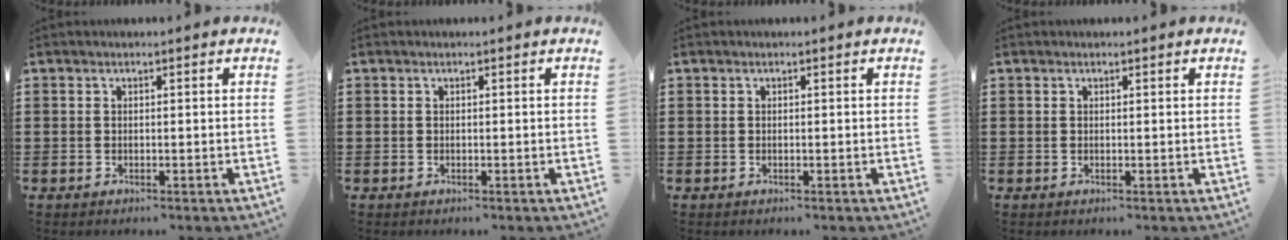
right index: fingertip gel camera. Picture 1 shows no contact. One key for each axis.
{"total": 0.0}
{"total": 0.0}
{"total": 0.0}